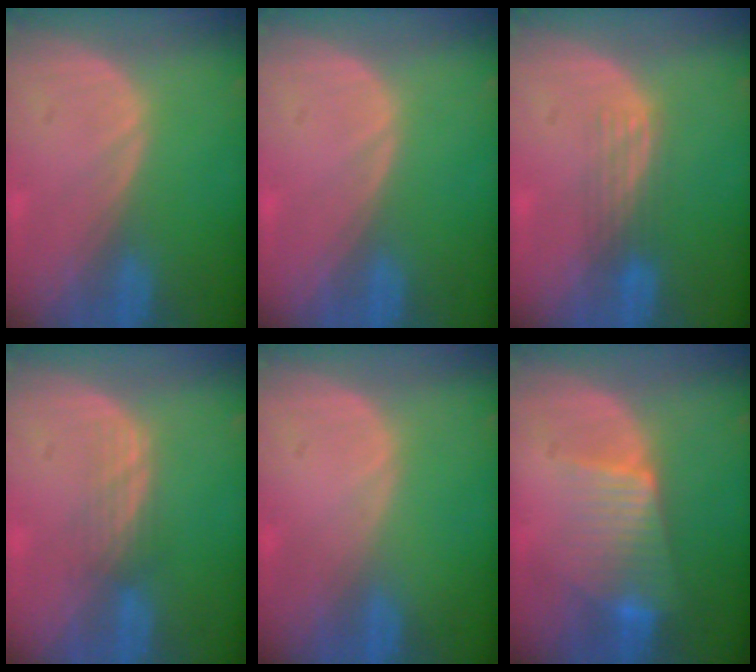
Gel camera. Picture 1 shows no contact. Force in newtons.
{"total": 0.0}
{"total": 2.9, "press": 2.8, "slide": 1.0}
{"total": 2.8, "press": 2.5, "slide": 1.2}
{"total": 0.0}
{"total": 6.7, "press": 6.1, "slide": 2.7}